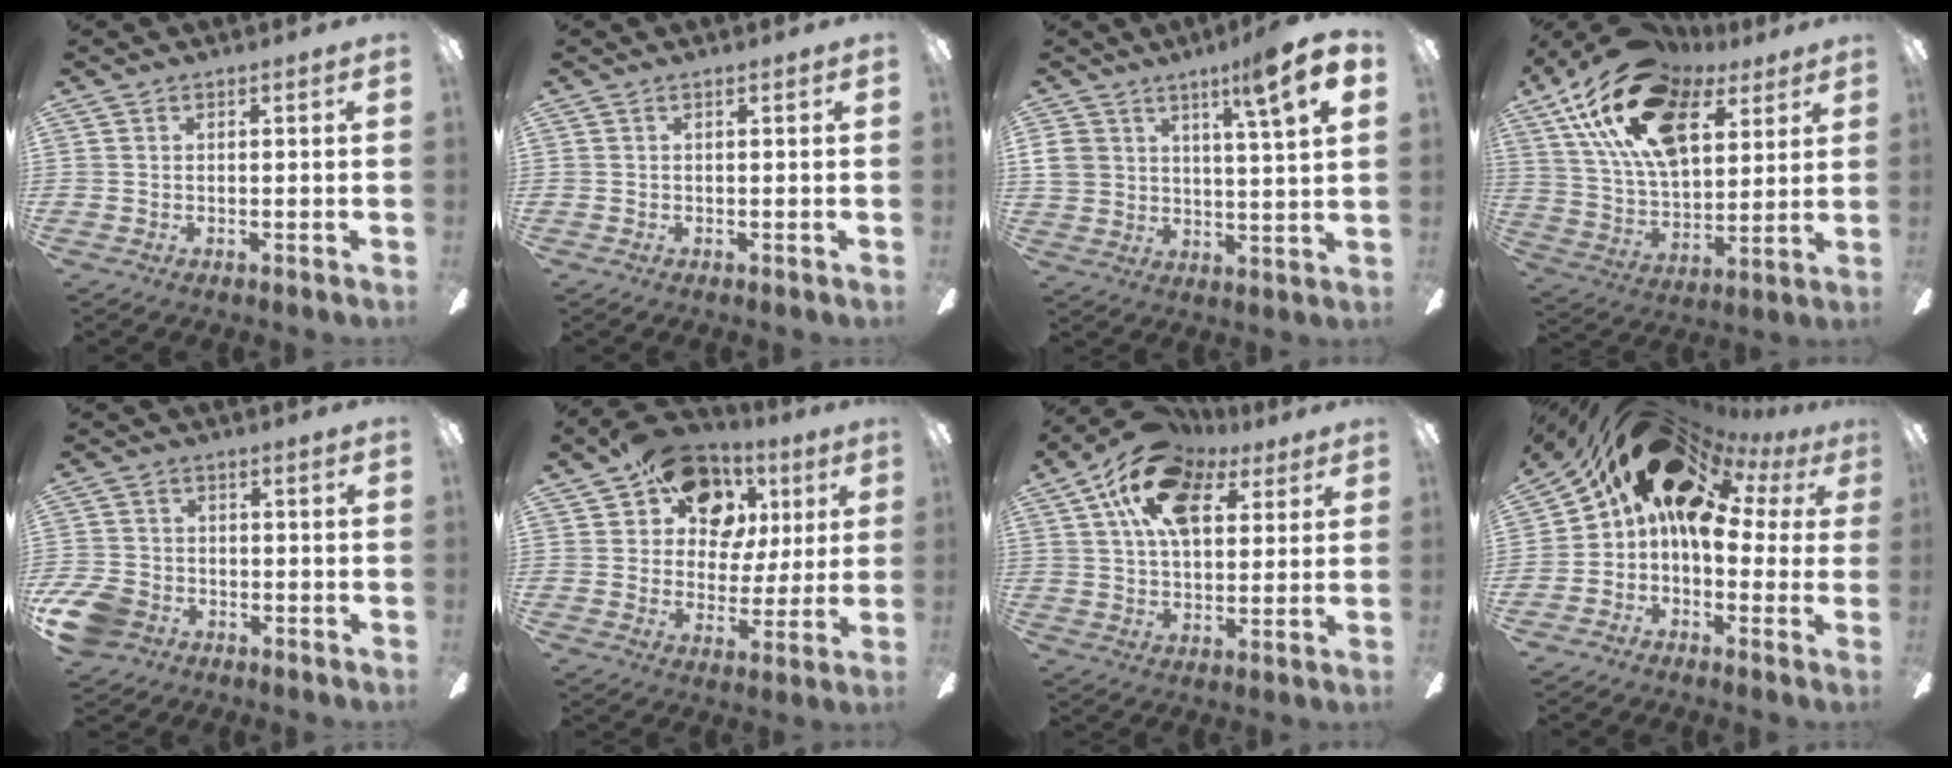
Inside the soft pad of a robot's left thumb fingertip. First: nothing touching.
{"total": 0.0}
{"total": 12.9, "force": [7.9, 4.2, 9.4], "torque": [-0.146, -0.030, 0.130]}
{"total": 23.6, "force": [12.7, 12.6, 15.3], "torque": [-0.286, -0.050, 0.224]}
{"total": 8.1, "force": [-4.1, 5.9, 3.6], "torque": [-0.092, 0.027, -0.077]}
{"total": 16.8, "force": [8.5, 12.0, 8.0], "torque": [-0.126, -0.035, 0.159]}
{"total": 17.0, "force": [7.9, 9.8, 11.3], "torque": [-0.191, -0.008, 0.141]}
{"total": 19.3, "force": [8.8, 11.5, 12.8], "torque": [-0.232, -0.035, 0.153]}